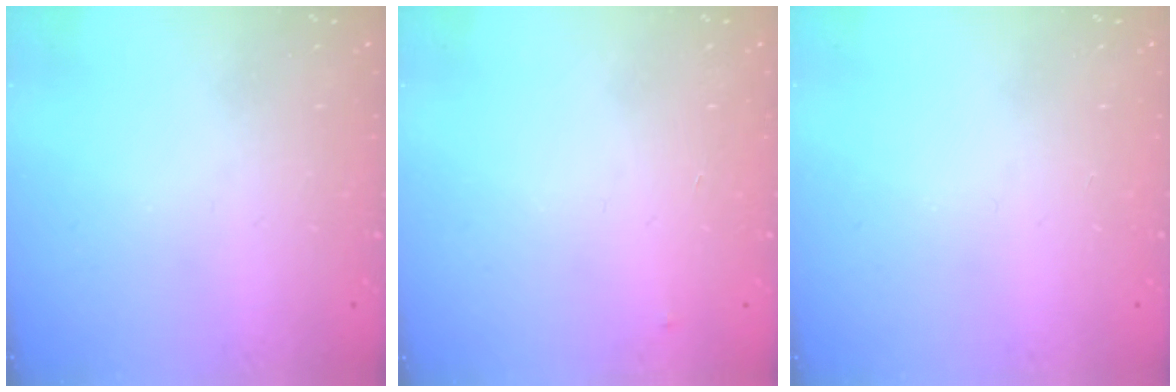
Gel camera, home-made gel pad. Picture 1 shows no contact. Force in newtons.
{"total": 2.5, "press": 2.5, "slide": 0.4}
{"total": 0.0}